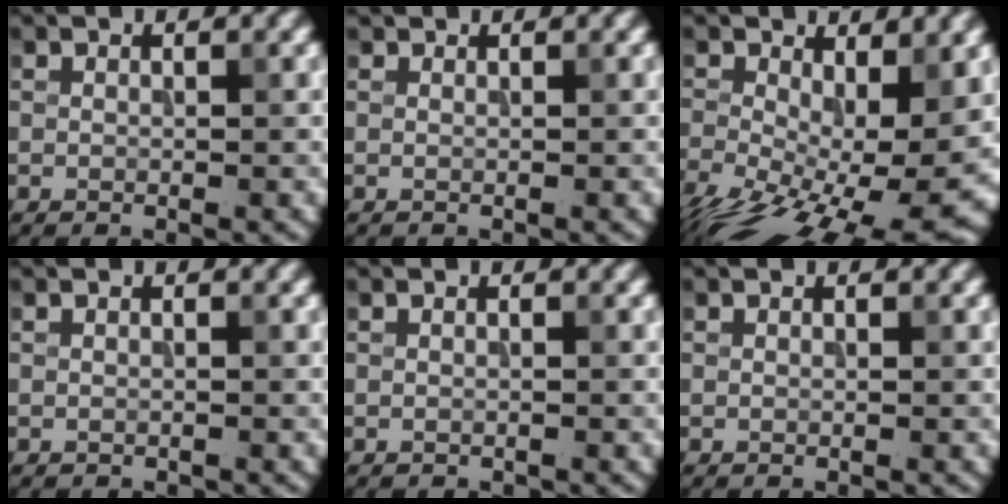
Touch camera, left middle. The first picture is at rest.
{"total": 0.6, "force": [0.6, 0.1, 0.0], "torque": [-0.004, -0.002, 0.009]}
{"total": 15.3, "force": [-4.3, 6.8, 13.0], "torque": [-0.230, -0.037, -0.054]}
{"total": 0.0}
{"total": 0.0}
{"total": 0.0}